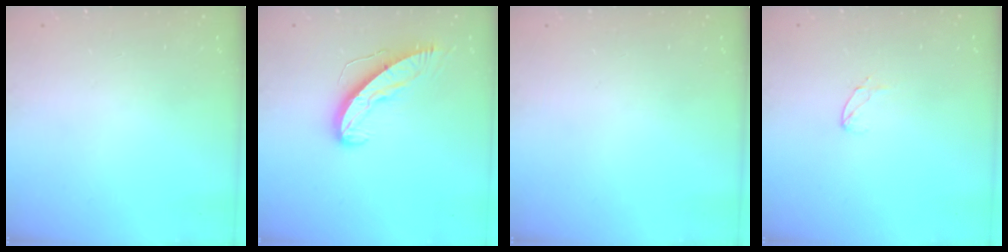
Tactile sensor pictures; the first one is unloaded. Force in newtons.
{"total": 9.0, "press": 9.0, "slide": 0.6}
{"total": 0.0}
{"total": 3.7, "press": 3.7, "slide": 0.3}